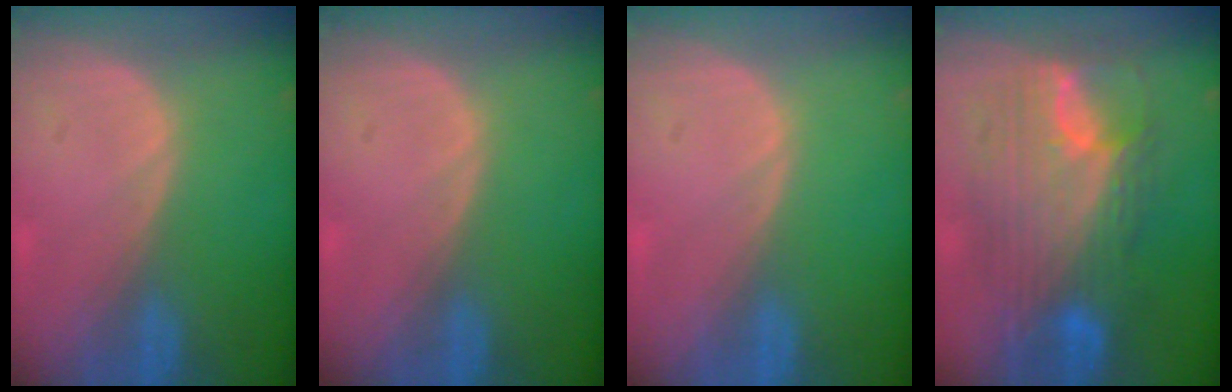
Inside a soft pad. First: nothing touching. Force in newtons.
{"total": 0.0}
{"total": 0.0}
{"total": 11.9, "press": 11.8, "slide": 1.0}